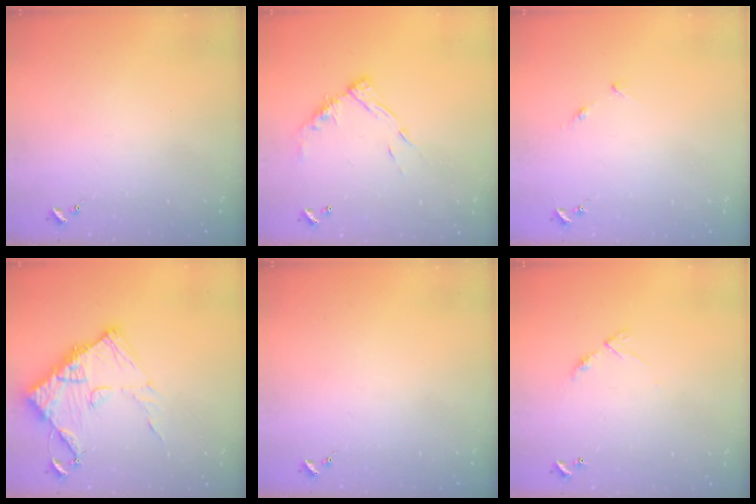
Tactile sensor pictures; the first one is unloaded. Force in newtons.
{"total": 12.1, "press": 12.1, "slide": 1.1}
{"total": 5.1, "press": 5.1, "slide": 0.6}
{"total": 14.5, "press": 14.5, "slide": 1.4}
{"total": 0.0}
{"total": 6.4, "press": 6.4, "slide": 0.5}